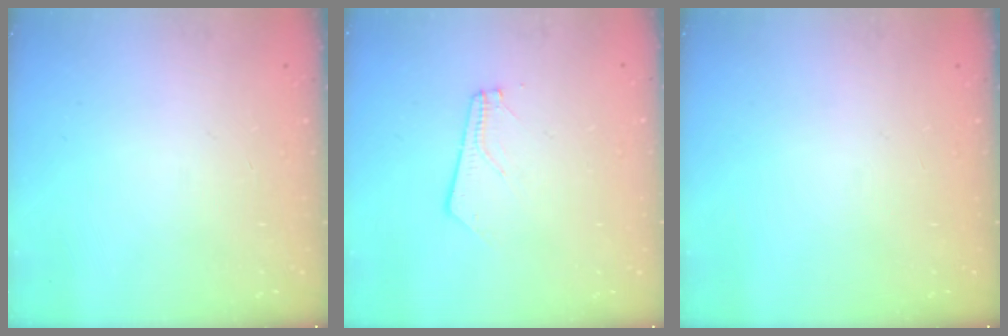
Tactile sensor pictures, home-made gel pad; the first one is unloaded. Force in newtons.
{"total": 2.7, "press": 2.7, "slide": 0.4}
{"total": 0.0}